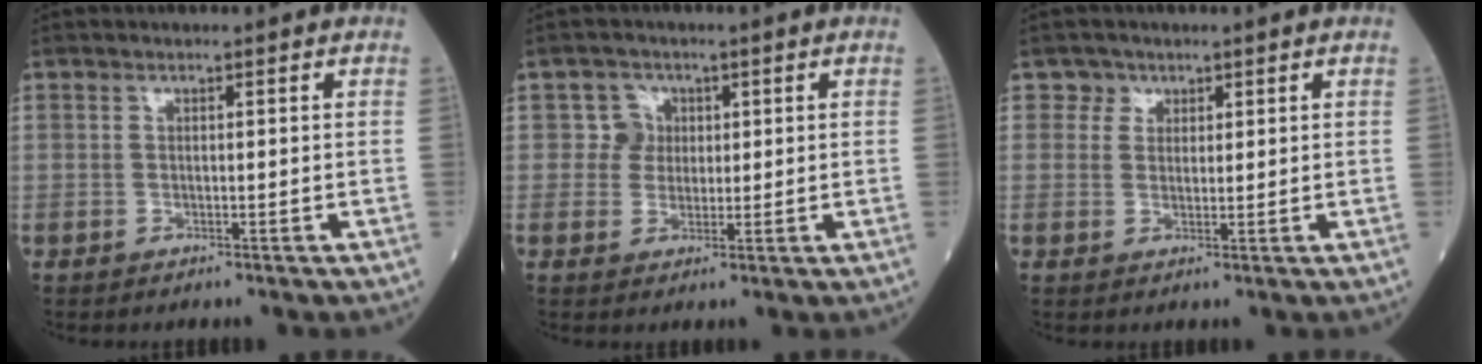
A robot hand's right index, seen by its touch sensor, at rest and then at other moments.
{"total": 3.0, "force": [0.8, 2.9, -0.1], "torque": [0.007, 0.005, 0.011]}
{"total": 2.0, "force": [1.2, 1.6, -0.2], "torque": [0.013, 0.000, 0.015]}